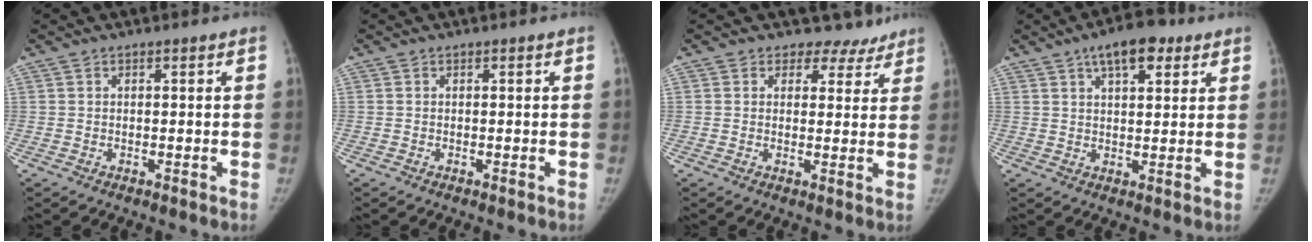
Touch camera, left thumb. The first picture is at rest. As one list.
[{"total": 0.0}, {"total": 5.6, "force": [4.5, 3.3, -0.2], "torque": [0.039, -0.028, 0.044]}, {"total": 8.5, "force": [4.7, 3.8, 6.1], "torque": [-0.073, -0.007, 0.068]}]